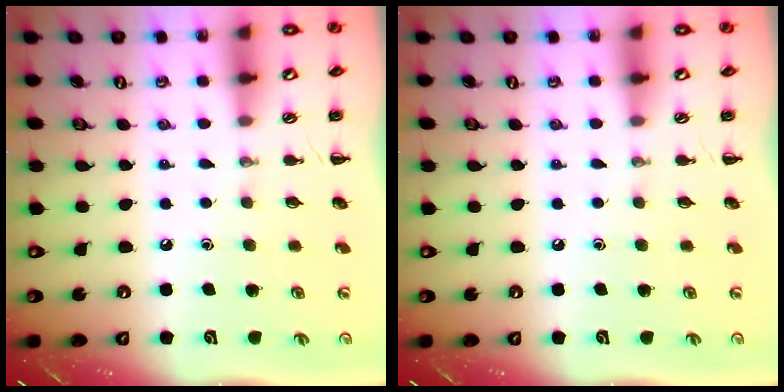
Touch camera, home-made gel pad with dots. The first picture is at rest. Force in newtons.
{"total": 0.0}